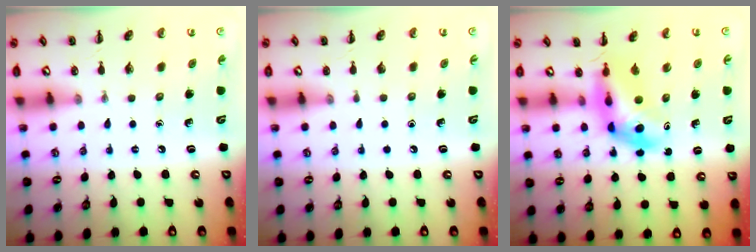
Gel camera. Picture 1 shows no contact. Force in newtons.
{"total": 0.0}
{"total": 5.4, "press": 5.2, "slide": 1.4}